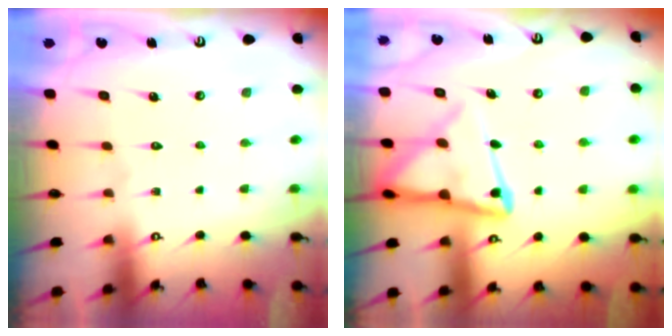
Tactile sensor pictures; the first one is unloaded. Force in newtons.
{"total": 12.8, "press": 12.8, "slide": 1.2}